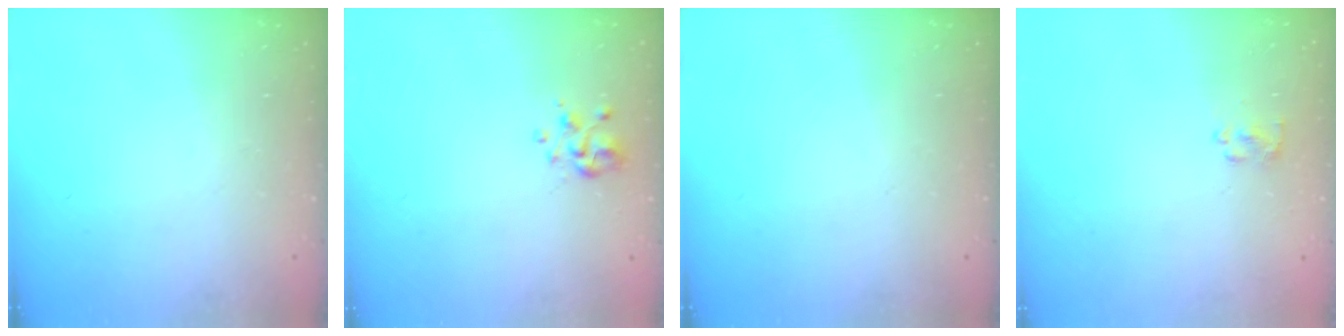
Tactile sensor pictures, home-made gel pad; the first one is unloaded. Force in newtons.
{"total": 5.2, "press": 5.1, "slide": 0.9}
{"total": 0.0}
{"total": 1.4, "press": 1.3, "slide": 0.6}